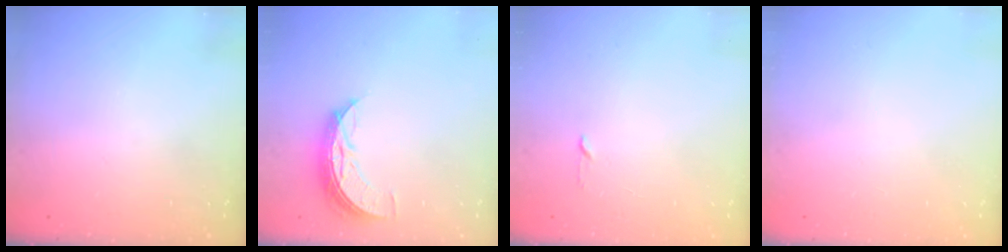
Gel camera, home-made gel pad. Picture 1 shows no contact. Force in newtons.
{"total": 7.9, "press": 7.9, "slide": 0.4}
{"total": 2.3, "press": 2.2, "slide": 0.3}
{"total": 0.0}